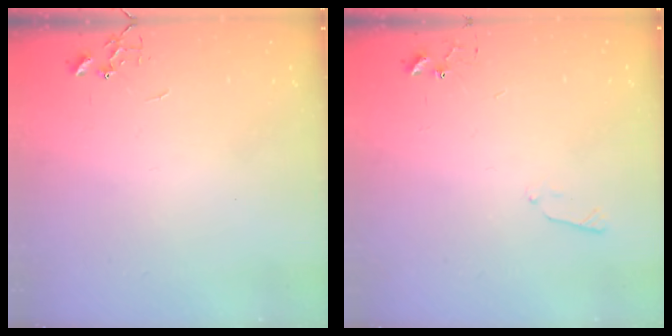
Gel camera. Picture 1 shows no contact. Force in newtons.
{"total": 4.4, "press": 4.4, "slide": 0.5}